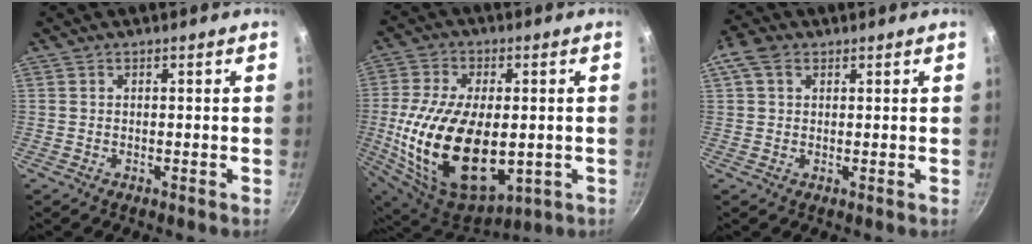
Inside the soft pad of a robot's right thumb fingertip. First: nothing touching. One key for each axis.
{"total": 24.3, "fx": -2.4, "fy": 13.7, "fz": 19.9, "tx": -0.375, "ty": -0.006, "tz": -0.022}
{"total": 4.6, "fx": 1.8, "fy": 3.3, "fz": 2.8, "tx": -0.049, "ty": 0.007, "tz": 0.027}